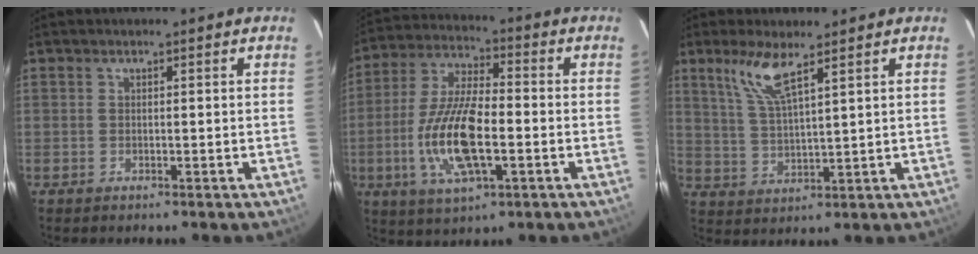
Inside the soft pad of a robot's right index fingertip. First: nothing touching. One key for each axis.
{"total": 15.0, "fx": -3.8, "fy": 5.3, "fz": 13.5, "tx": -0.284, "ty": -0.005, "tz": -0.072}
{"total": 7.2, "fx": 4.7, "fy": 1.2, "fz": 5.3, "tx": -0.115, "ty": -0.001, "tz": 0.102}